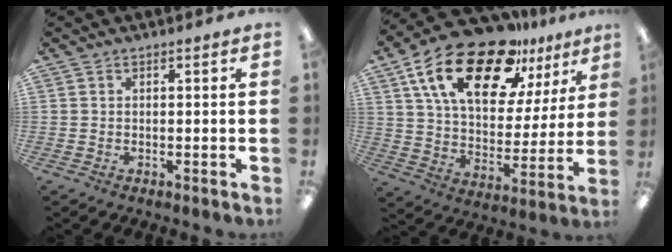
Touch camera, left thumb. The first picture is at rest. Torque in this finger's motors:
{"motor_torque": [0.82, 0.88, 1.66, -1.11, 0.57]}